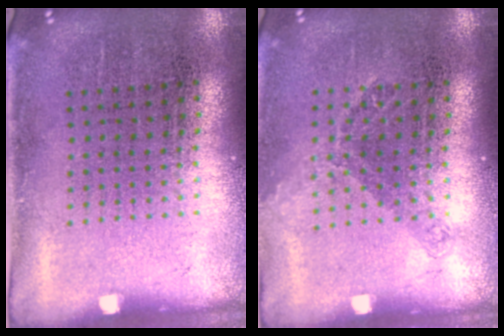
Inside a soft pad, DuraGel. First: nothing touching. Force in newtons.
{"total": 1.2, "press": 0.9, "slide": 0.8}